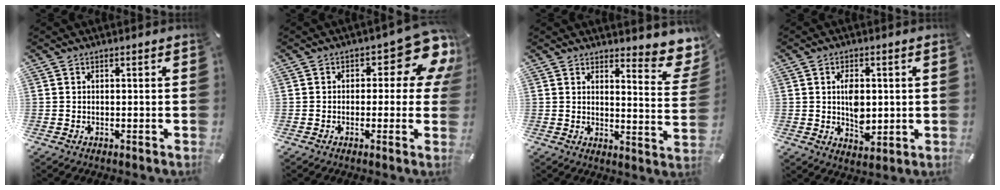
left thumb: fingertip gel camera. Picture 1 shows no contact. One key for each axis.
{"total": 12.5, "fx": 5.1, "fy": 6.2, "fz": 9.6, "tx": -0.119, "ty": -0.037, "tz": 0.088}
{"total": 8.7, "fx": 6.7, "fy": 3.5, "fz": 4.3, "tx": -0.040, "ty": -0.060, "tz": 0.115}
{"total": 6.9, "fx": 0.5, "fy": 4.6, "fz": 5.1, "tx": -0.074, "ty": -0.003, "tz": 0.006}